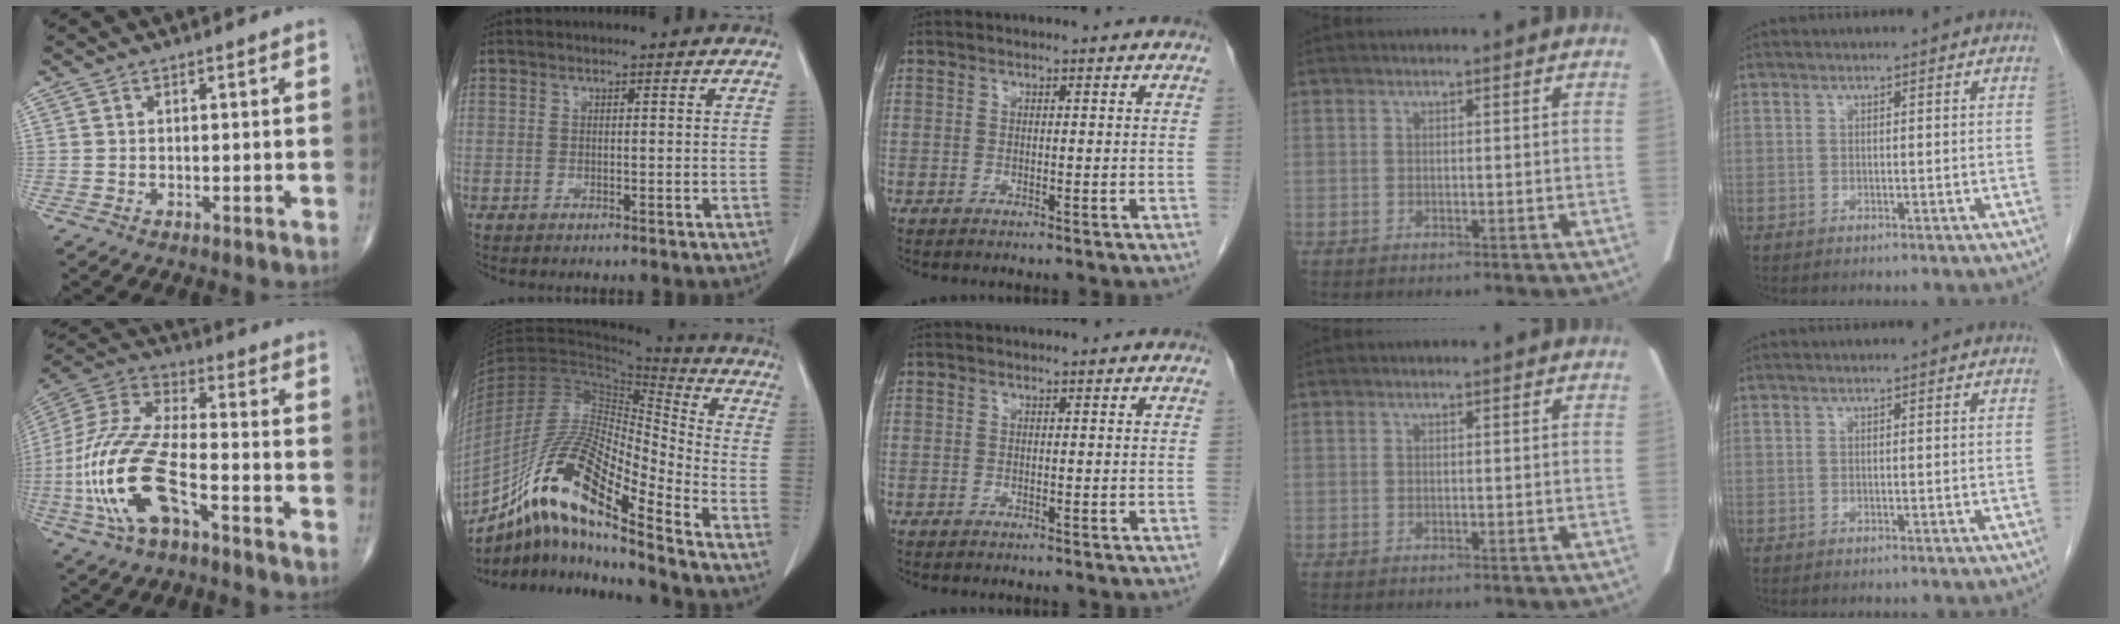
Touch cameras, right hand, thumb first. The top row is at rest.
{"thumb": {"total": 20.1, "force": [-7.0, 8.1, 16.9], "torque": [-0.381, 0.030, -0.128]}, "index": {"total": 19.7, "force": [-12.8, 2.5, 14.8], "torque": [-0.296, -0.007, -0.231]}}